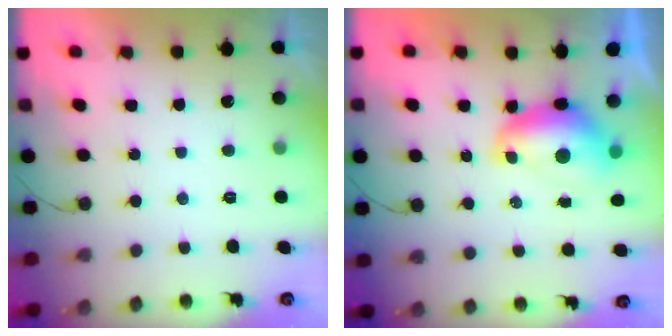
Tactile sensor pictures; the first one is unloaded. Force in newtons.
{"total": 8.0, "press": 7.9, "slide": 0.9}